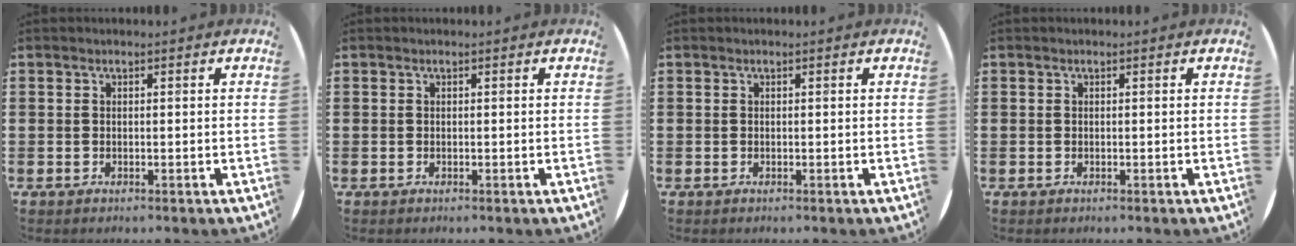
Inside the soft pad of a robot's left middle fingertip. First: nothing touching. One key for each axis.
{"total": 0.0}
{"total": 0.0}
{"total": 0.0}